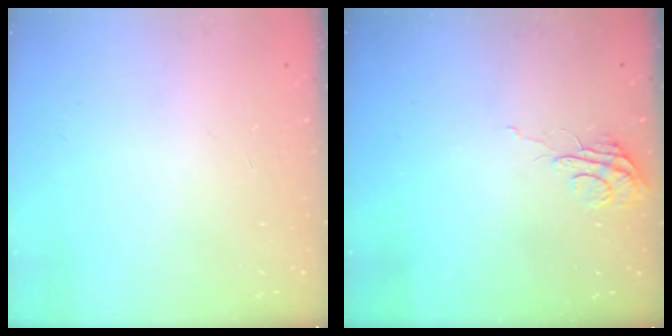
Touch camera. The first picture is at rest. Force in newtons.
{"total": 6.2, "press": 6.2, "slide": 0.6}